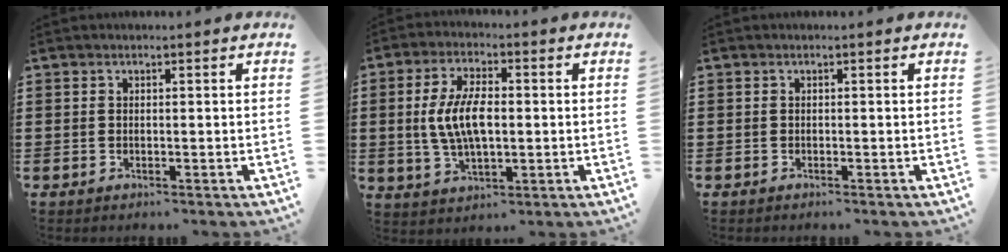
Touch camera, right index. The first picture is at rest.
{"total": 7.9, "force": [0.1, 3.6, 7.1], "torque": [-0.152, 0.004, -0.004]}
{"total": 0.0}